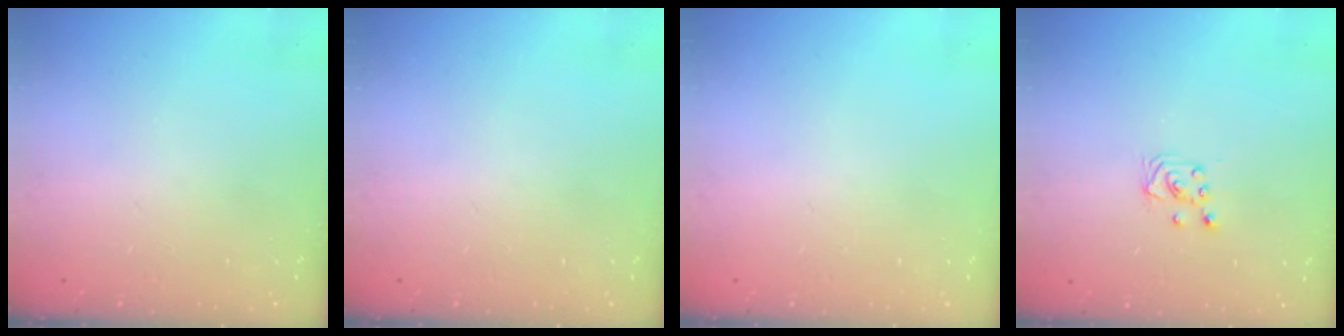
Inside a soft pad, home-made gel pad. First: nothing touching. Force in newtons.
{"total": 0.0}
{"total": 0.0}
{"total": 2.0, "press": 2.0, "slide": 0.2}